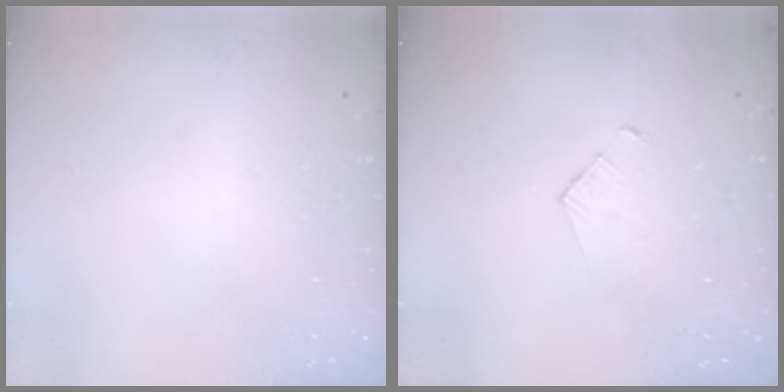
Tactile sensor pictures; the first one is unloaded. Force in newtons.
{"total": 2.8, "press": 2.7, "slide": 0.3}